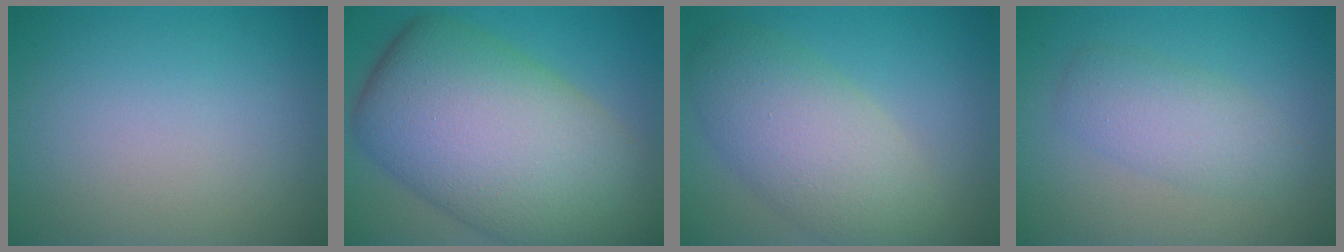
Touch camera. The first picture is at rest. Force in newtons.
{"total": 16.5, "press": 16.4, "slide": 0.7}
{"total": 6.9, "press": 6.9, "slide": 0.6}
{"total": 3.0, "press": 3.0, "slide": 0.1}